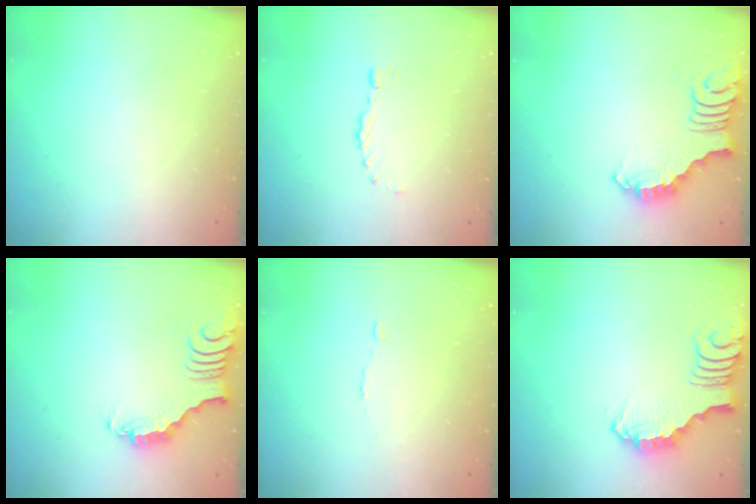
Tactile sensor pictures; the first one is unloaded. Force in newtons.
{"total": 0.0}
{"total": 2.5, "press": 2.5, "slide": 0.5}
{"total": 3.0, "press": 2.9, "slide": 0.7}
{"total": 1.9, "press": 1.9, "slide": 0.1}
{"total": 1.9, "press": 1.8, "slide": 0.3}